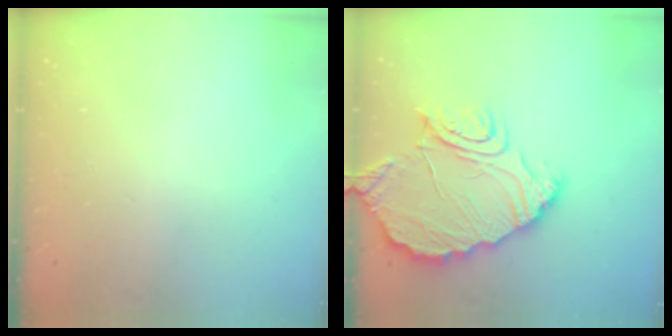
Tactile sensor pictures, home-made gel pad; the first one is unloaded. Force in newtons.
{"total": 16.6, "press": 16.5, "slide": 1.4}